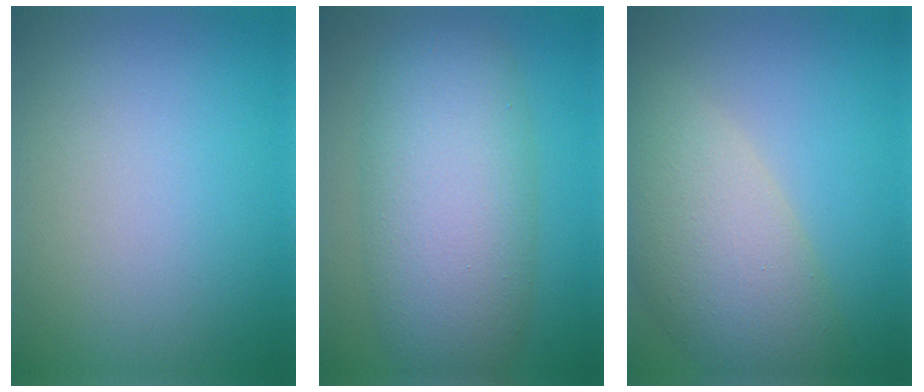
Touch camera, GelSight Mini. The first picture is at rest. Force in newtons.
{"total": 9.4, "press": 9.4, "slide": 0.5}
{"total": 8.5, "press": 8.5, "slide": 0.7}